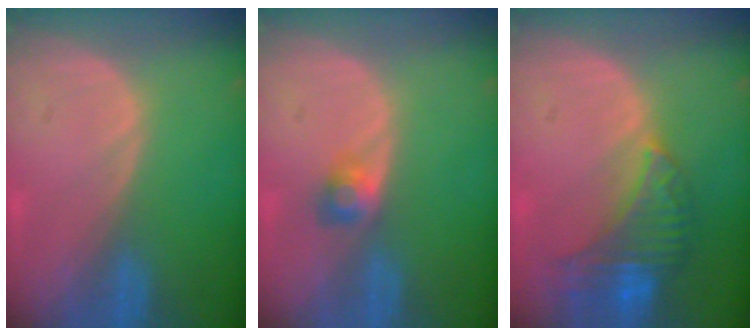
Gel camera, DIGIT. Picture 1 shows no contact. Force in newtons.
{"total": 2.4, "press": 2.3, "slide": 0.9}
{"total": 8.1, "press": 7.3, "slide": 3.5}